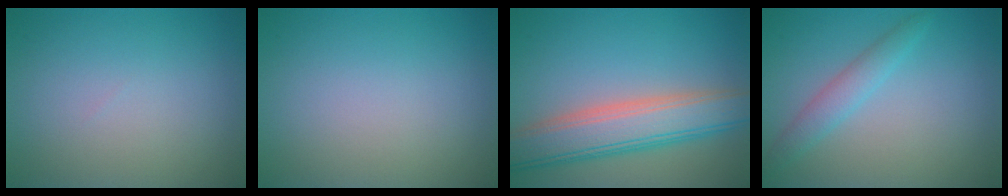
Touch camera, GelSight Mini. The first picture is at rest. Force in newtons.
{"total": 0.0}
{"total": 7.0, "press": 7.0, "slide": 0.2}
{"total": 2.2, "press": 2.2, "slide": 0.1}